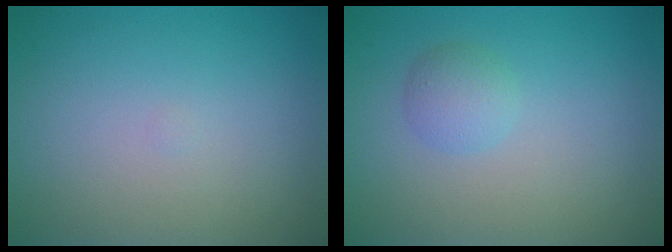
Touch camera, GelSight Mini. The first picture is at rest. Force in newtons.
{"total": 1.7, "press": 1.7, "slide": 0.0}